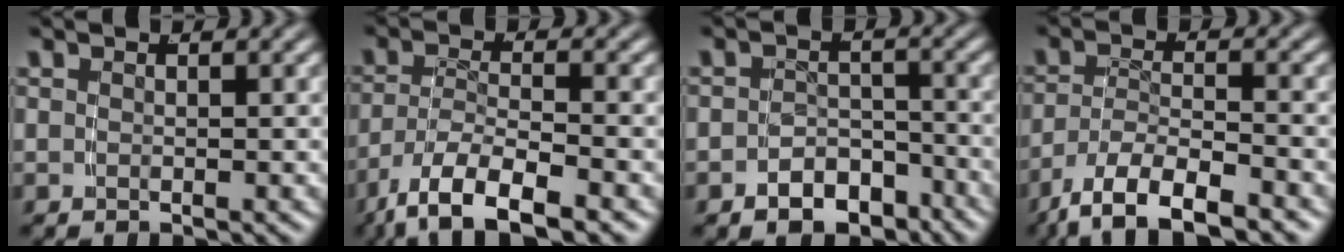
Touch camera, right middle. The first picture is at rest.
{"total": 7.7, "force": [-5.0, 3.1, 5.0], "torque": [-0.101, -0.035, -0.060]}
{"total": 5.9, "force": [-4.7, 3.3, 1.3], "torque": [-0.015, -0.011, -0.078]}
{"total": 7.3, "force": [-4.9, 3.1, 4.4], "torque": [-0.082, -0.025, -0.067]}